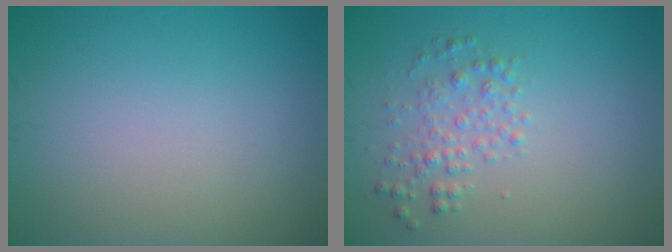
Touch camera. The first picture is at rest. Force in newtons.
{"total": 2.2, "press": 2.2, "slide": 0.1}